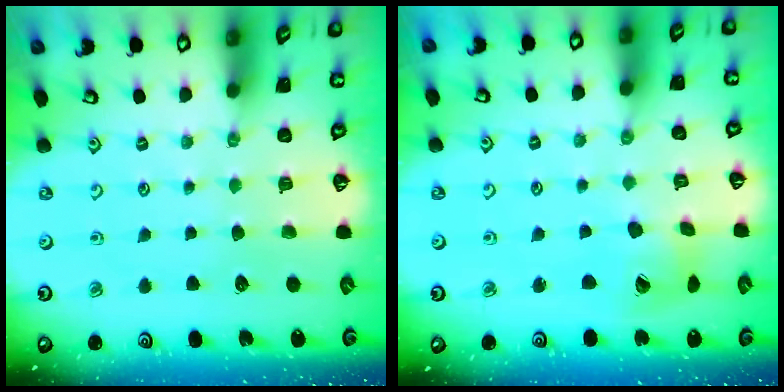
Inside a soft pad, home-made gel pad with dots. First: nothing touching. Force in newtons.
{"total": 11.2, "press": 11.1, "slide": 1.5}